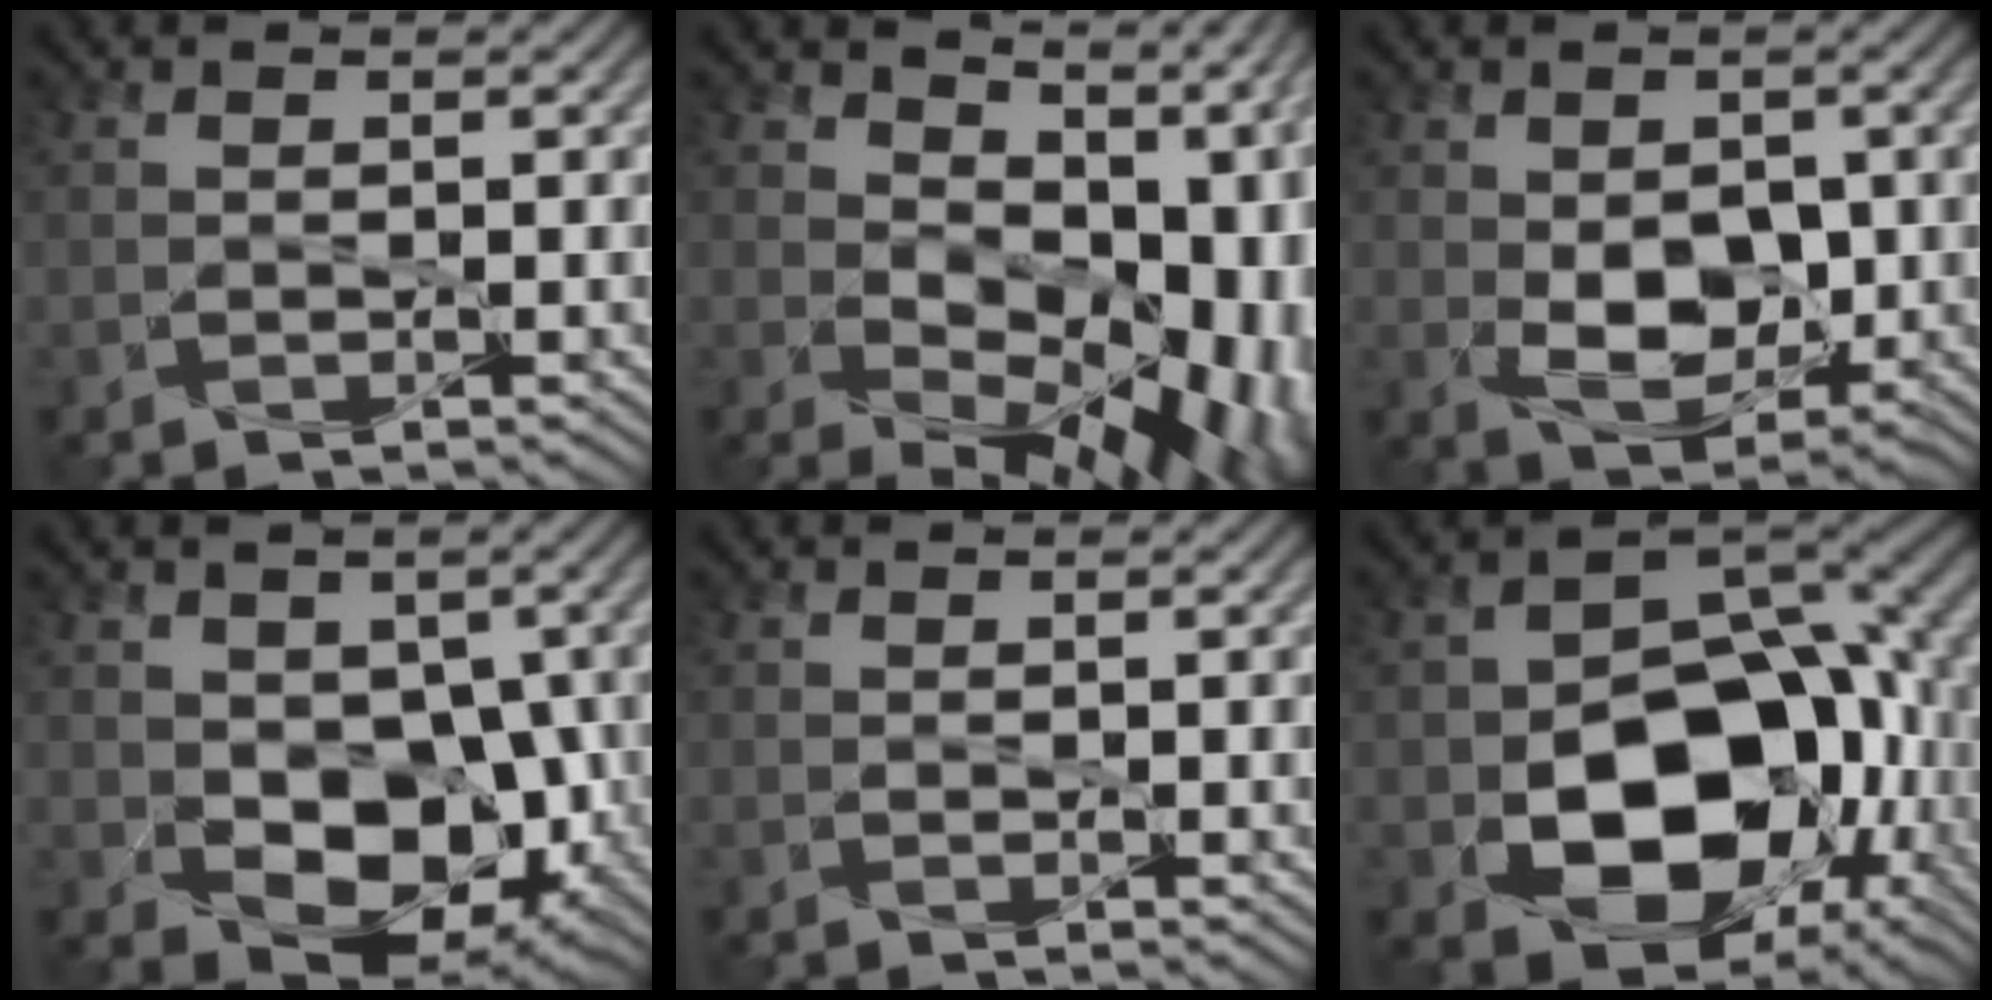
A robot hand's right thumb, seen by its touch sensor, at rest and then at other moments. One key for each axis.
{"total": 15.1, "fx": 0.7, "fy": 9.2, "fz": 11.9, "tx": -0.119, "ty": -0.013, "tz": 0.057}
{"total": 6.9, "fx": -0.3, "fy": 4.2, "fz": 5.4, "tx": -0.103, "ty": -0.012, "tz": -0.005}
{"total": 10.5, "fx": -1.3, "fy": 7.2, "fz": 7.6, "tx": -0.114, "ty": -0.024, "tz": -0.016}
{"total": 1.1, "fx": 0.5, "fy": 0.6, "fz": 0.8, "tx": -0.017, "ty": -0.006, "tz": 0.005}
{"total": 15.7, "fx": -4.2, "fy": 10.7, "fz": 10.6, "tx": -0.155, "ty": -0.044, "tz": -0.056}